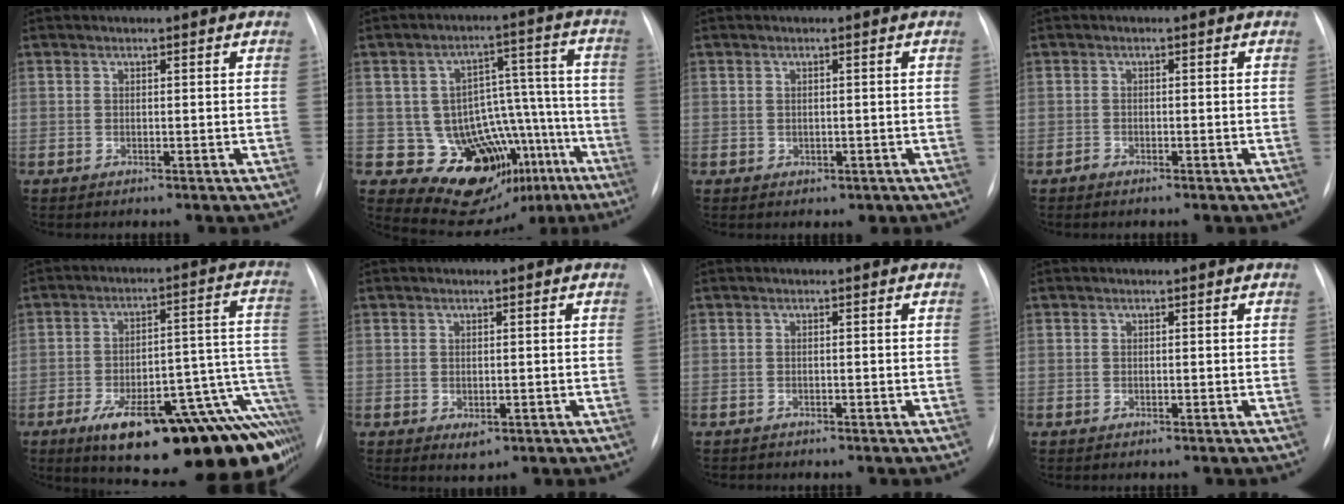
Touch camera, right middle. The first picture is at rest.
{"total": 17.1, "force": [-8.7, 10.9, 9.9], "torque": [-0.098, 0.062, -0.113]}
{"total": 1.4, "force": [-0.4, 1.2, 0.6], "torque": [-0.009, 0.000, 0.002]}
{"total": 0.8, "force": [-0.7, 0.3, 0.3], "torque": [-0.010, 0.000, -0.012]}
{"total": 26.8, "force": [-15.6, 6.4, 20.8], "torque": [-0.156, 0.024, -0.209]}
{"total": 1.9, "force": [-0.7, 1.1, 1.3], "torque": [-0.016, -0.003, 0.000]}
{"total": 0.5, "force": [-0.5, 0.2, -0.1], "torque": [-0.006, 0.000, -0.011]}
{"total": 0.0}